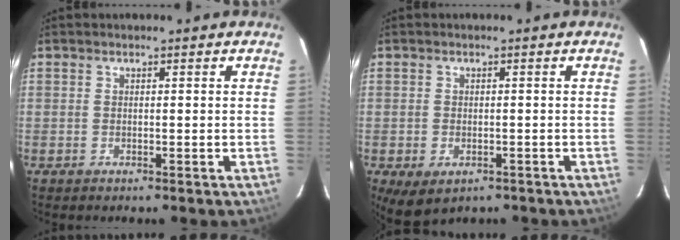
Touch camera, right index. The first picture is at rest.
{"total": 5.7, "force": [-2.7, 3.6, 3.4], "torque": [-0.066, -0.022, -0.035]}